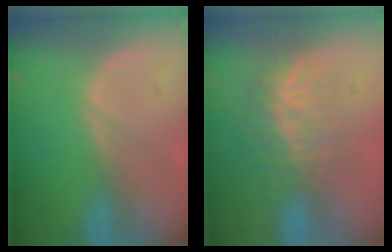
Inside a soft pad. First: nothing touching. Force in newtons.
{"total": 8.2, "press": 7.4, "slide": 3.5}